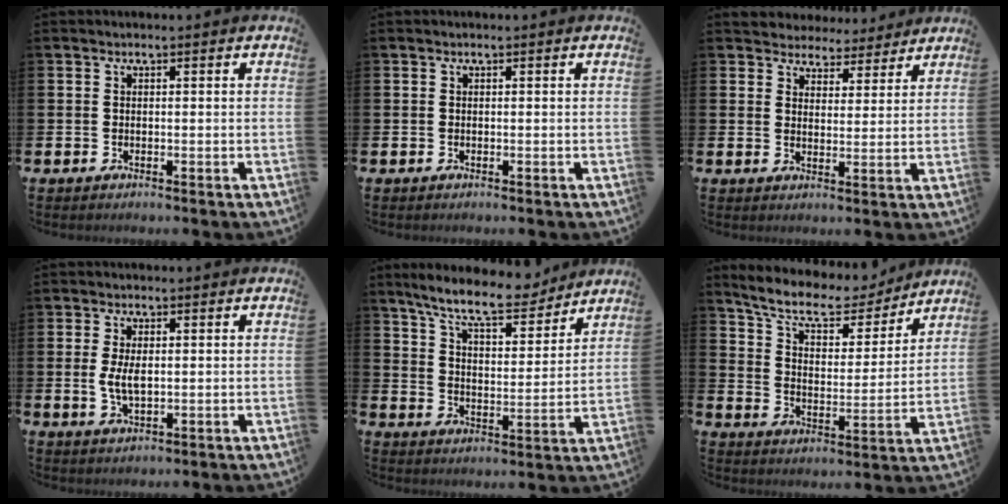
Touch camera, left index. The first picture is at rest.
{"total": 0.0}
{"total": 4.0, "force": [3.7, 1.6, -0.5], "torque": [-0.005, -0.031, 0.063]}
{"total": 3.6, "force": [0.3, 1.7, 3.2], "torque": [-0.050, 0.000, 0.001]}
{"total": 9.9, "force": [8.9, 2.0, 3.9], "torque": [-0.092, -0.053, 0.156]}
{"total": 9.2, "force": [8.1, 3.0, 3.3], "torque": [-0.086, -0.054, 0.137]}